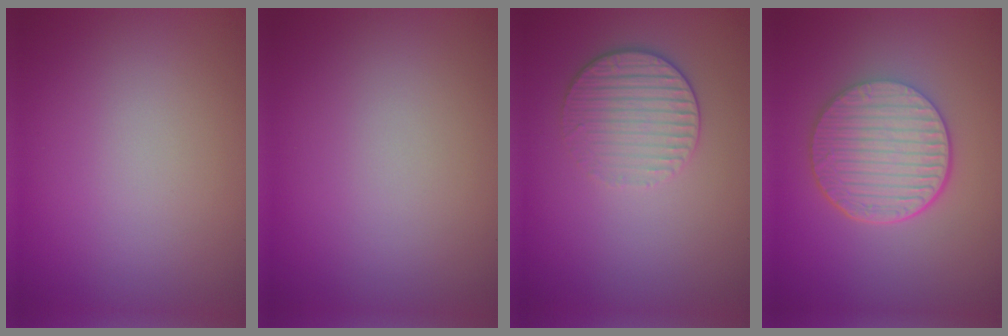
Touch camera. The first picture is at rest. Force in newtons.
{"total": 0.0}
{"total": 3.3, "press": 2.8, "slide": 1.8}
{"total": 6.5, "press": 4.8, "slide": 4.5}